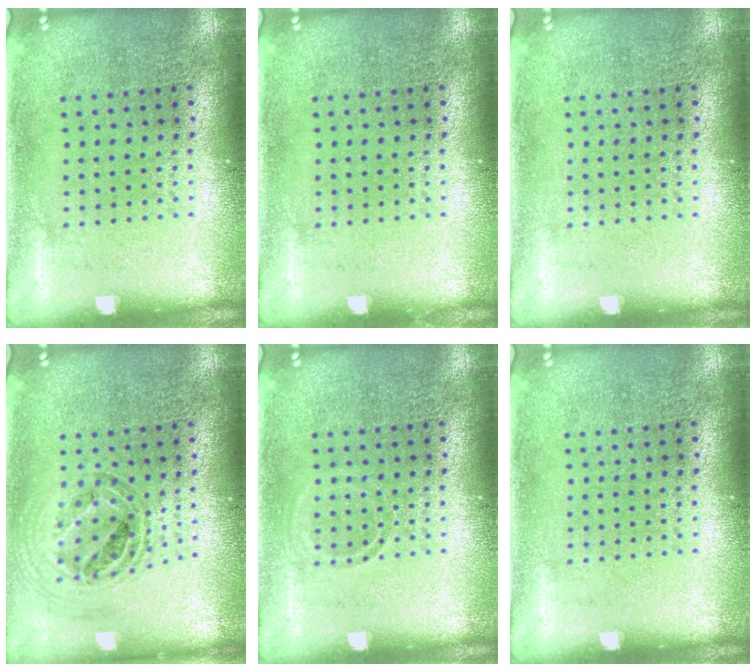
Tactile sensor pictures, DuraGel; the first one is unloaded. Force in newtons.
{"total": 0.0}
{"total": 0.0}
{"total": 0.9, "press": 0.9, "slide": 0.1}
{"total": 0.8, "press": 0.8, "slide": 0.3}
{"total": 0.0}